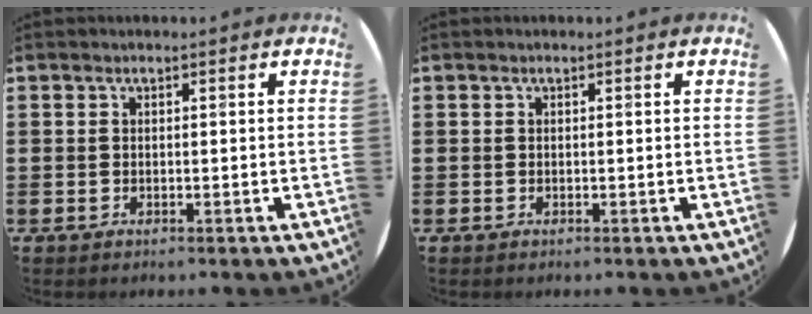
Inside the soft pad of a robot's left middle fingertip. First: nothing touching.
{"total": 0.0}